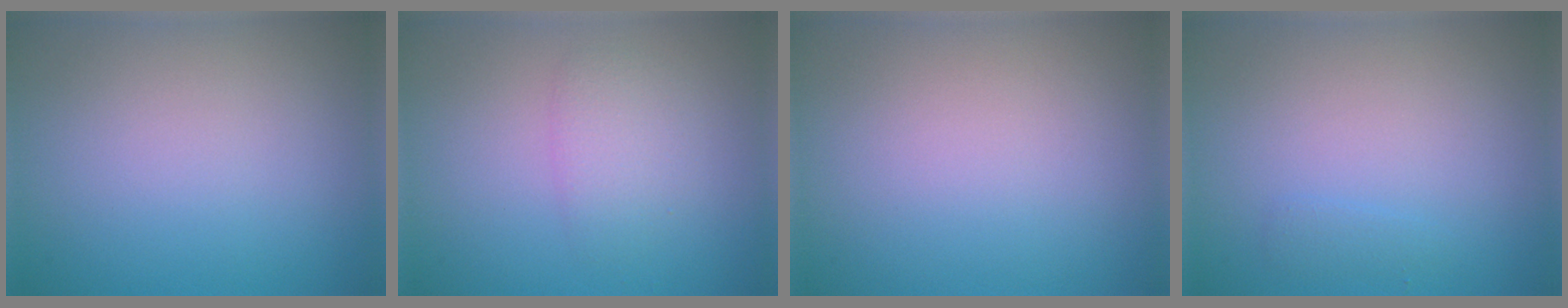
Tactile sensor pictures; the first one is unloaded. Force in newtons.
{"total": 2.1, "press": 2.1, "slide": 0.1}
{"total": 0.0}
{"total": 0.7, "press": 0.7, "slide": 0.1}